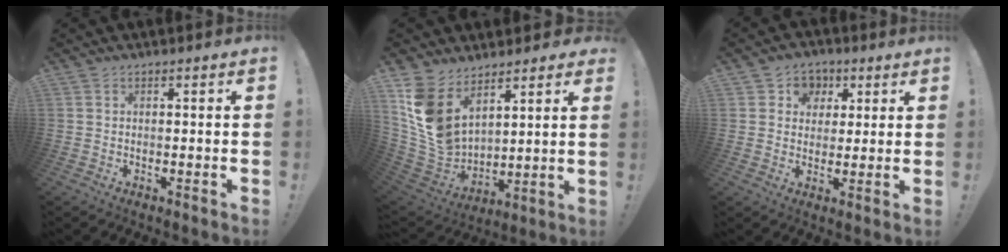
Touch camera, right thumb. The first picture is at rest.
{"total": 15.9, "force": [6.3, 11.4, 9.0], "torque": [-0.180, -0.046, 0.123]}
{"total": 6.9, "force": [1.6, 6.6, 1.2], "torque": [-0.010, -0.007, 0.034]}